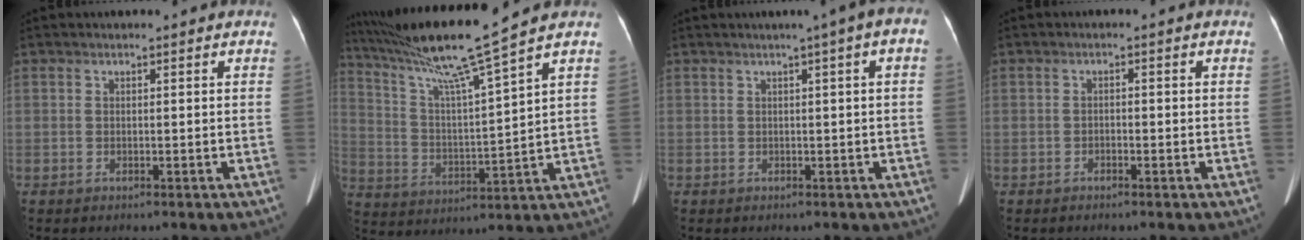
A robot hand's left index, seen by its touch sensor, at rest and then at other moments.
{"total": 14.2, "force": [11.3, -3.0, 8.0], "torque": [-0.146, -0.009, 0.205]}
{"total": 3.4, "force": [1.0, 0.6, 3.2], "torque": [-0.038, 0.025, 0.008]}
{"total": 0.8, "force": [-0.6, 0.3, 0.4], "torque": [-0.004, 0.003, -0.012]}